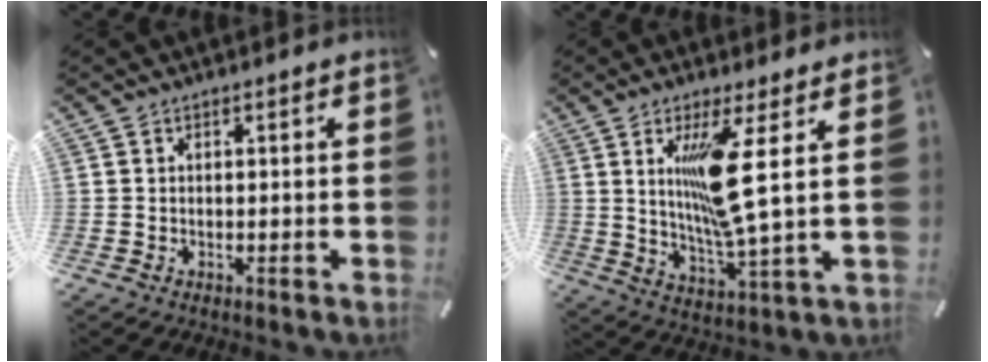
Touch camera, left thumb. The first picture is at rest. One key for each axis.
{"total": 13.8, "fx": 3.6, "fy": 1.6, "fz": 13.2, "tx": -0.255, "ty": -0.023, "tz": 0.045}